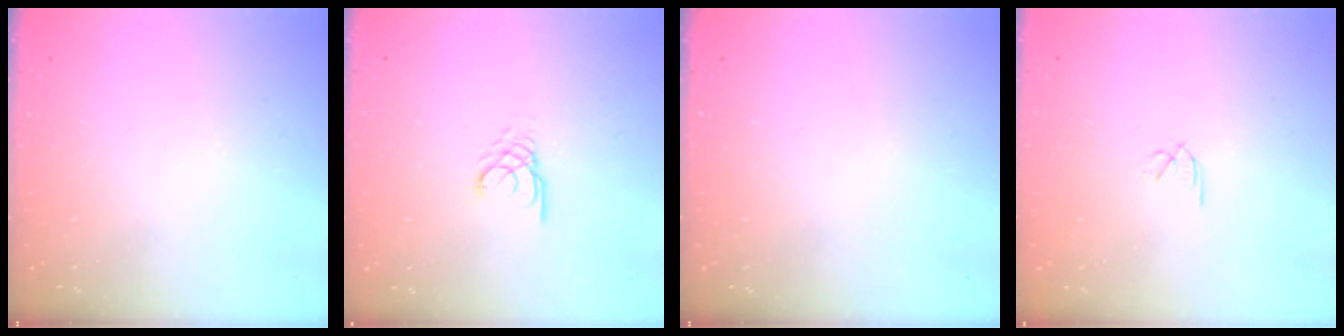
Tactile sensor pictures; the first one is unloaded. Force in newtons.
{"total": 2.5, "press": 2.5, "slide": 0.2}
{"total": 0.0}
{"total": 1.8, "press": 1.7, "slide": 0.5}